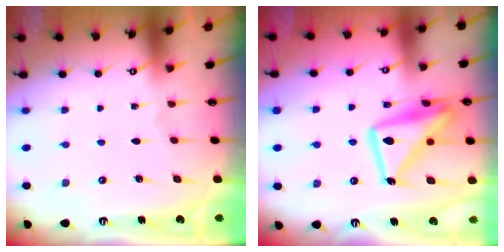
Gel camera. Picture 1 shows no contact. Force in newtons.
{"total": 16.5, "press": 16.4, "slide": 1.4}